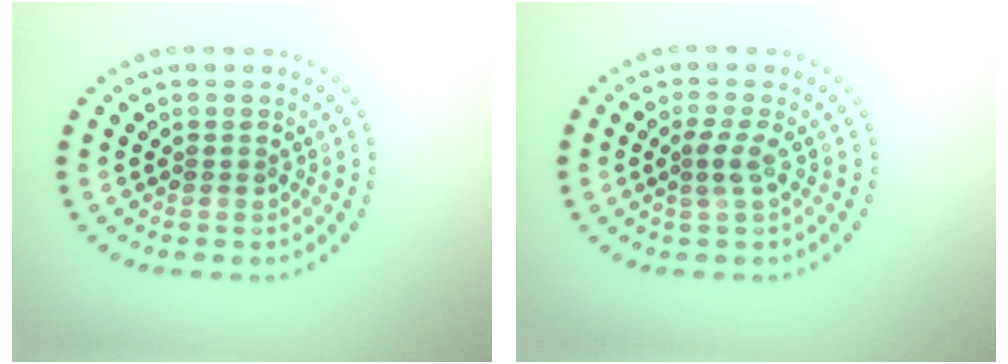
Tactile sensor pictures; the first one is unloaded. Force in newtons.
{"total": 1.5, "press": 1.2, "slide": 1.0}